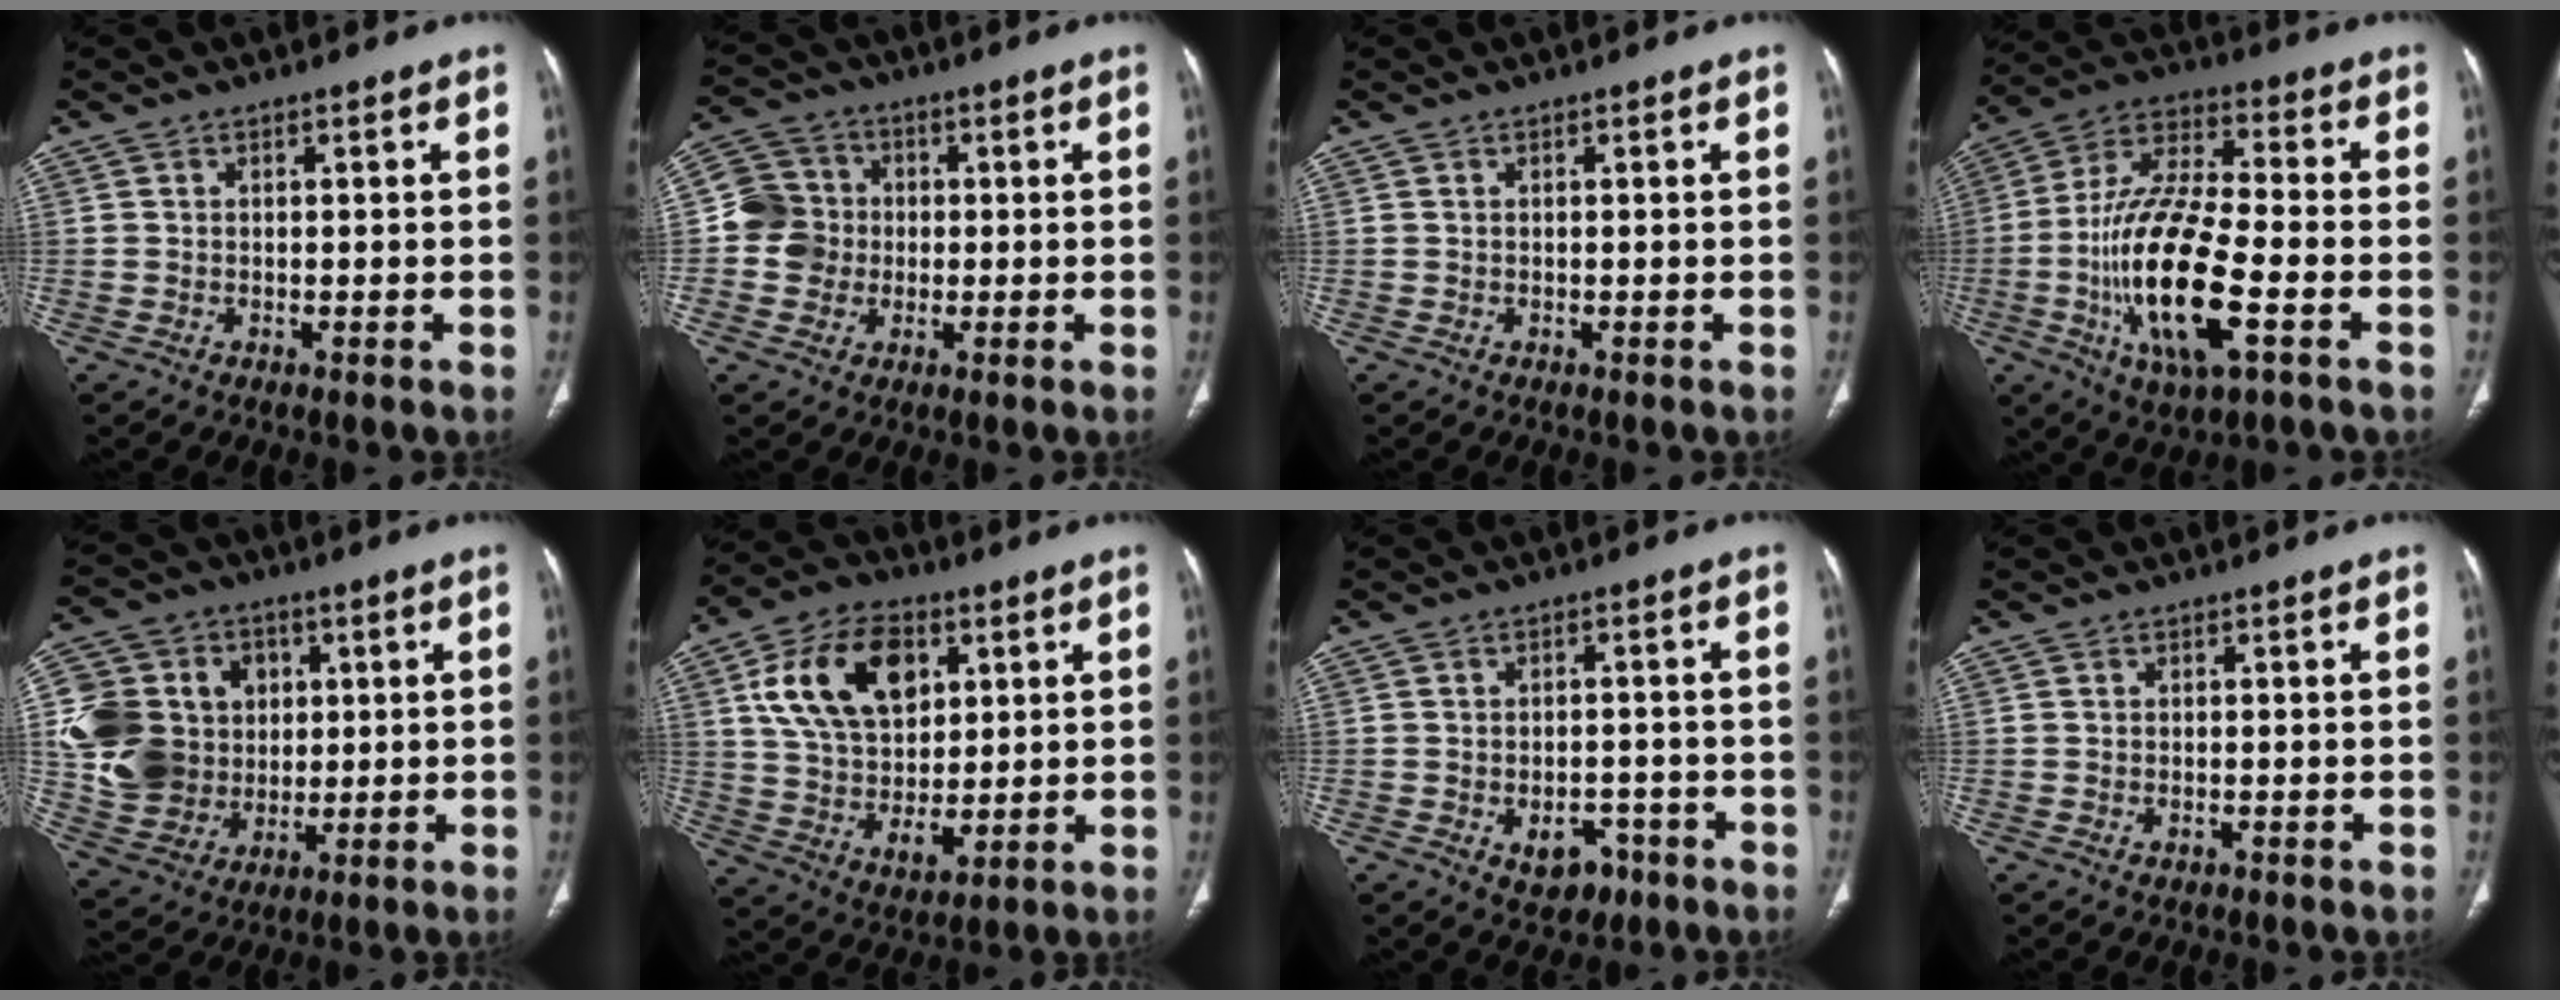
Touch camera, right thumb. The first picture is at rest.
{"total": 7.9, "force": [-0.6, 7.6, 1.9], "torque": [-0.011, 0.019, -0.018]}
{"total": 0.0}
{"total": 20.6, "force": [-5.6, 6.6, 18.7], "torque": [-0.377, 0.016, -0.097]}
{"total": 18.5, "force": [1.8, 16.1, 9.0], "torque": [-0.154, 0.015, 0.052]}
{"total": 18.5, "force": [6.1, 11.9, 12.8], "torque": [-0.193, -0.019, 0.116]}
{"total": 5.7, "force": [-2.6, 3.9, 3.2], "torque": [-0.024, 0.019, -0.027]}
{"total": 0.7, "force": [-0.3, 0.4, 0.5], "torque": [-0.011, 0.002, -0.002]}